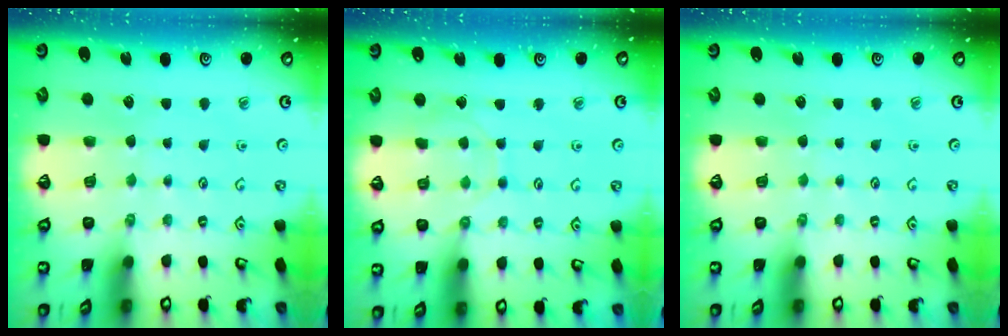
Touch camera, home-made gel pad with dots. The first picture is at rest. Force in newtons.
{"total": 5.8, "press": 5.7, "slide": 0.6}
{"total": 0.0}